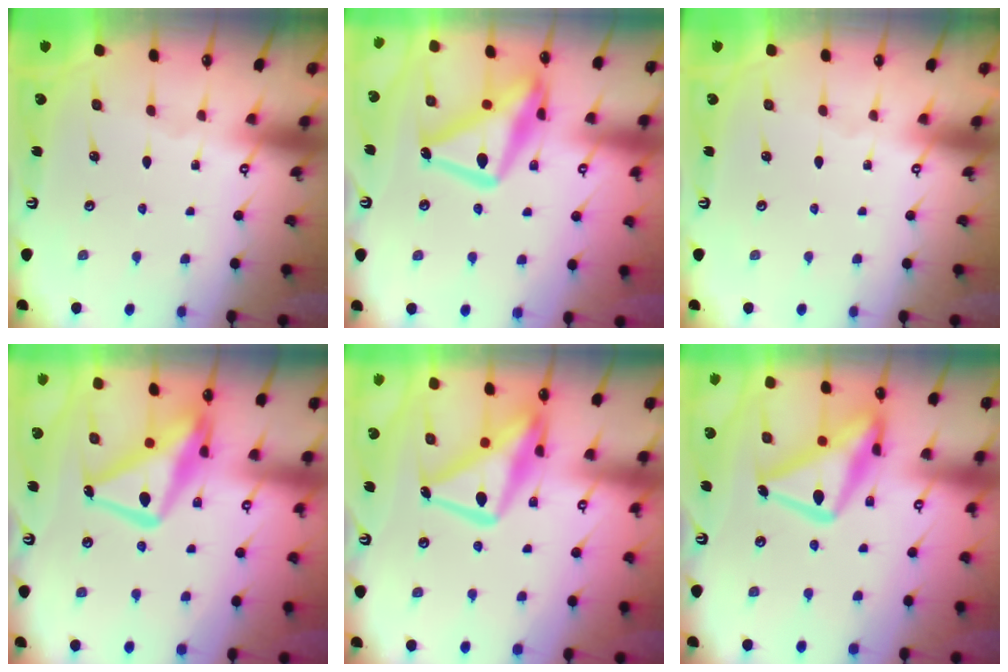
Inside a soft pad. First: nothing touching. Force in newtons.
{"total": 18.6, "press": 18.5, "slide": 1.6}
{"total": 0.0}
{"total": 17.5, "press": 17.4, "slide": 1.6}
{"total": 17.8, "press": 17.8, "slide": 1.6}
{"total": 18.6, "press": 18.5, "slide": 1.3}